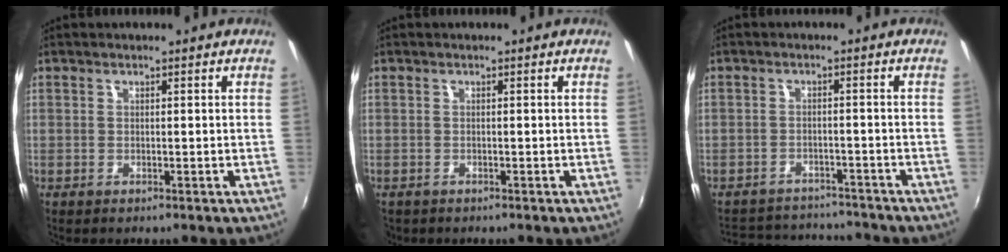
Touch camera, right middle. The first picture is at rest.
{"total": 1.0, "force": [-0.7, 0.7, 0.2], "torque": [-0.009, -0.003, -0.011]}
{"total": 10.9, "force": [-9.9, 4.0, 2.4], "torque": [-0.067, 0.027, -0.137]}